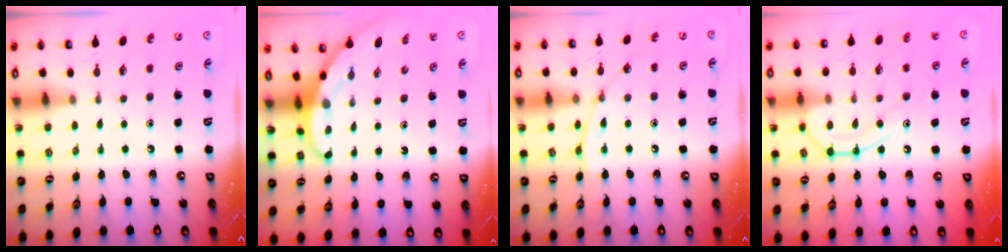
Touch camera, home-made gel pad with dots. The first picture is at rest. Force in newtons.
{"total": 3.1, "press": 3.1, "slide": 0.2}
{"total": 6.1, "press": 6.1, "slide": 0.6}
{"total": 12.6, "press": 12.5, "slide": 1.3}